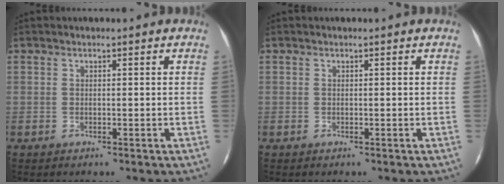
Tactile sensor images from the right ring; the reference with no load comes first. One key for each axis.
{"total": 0.0}